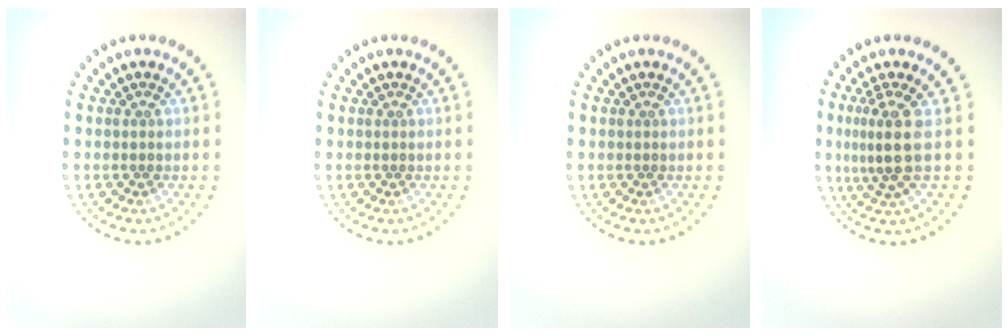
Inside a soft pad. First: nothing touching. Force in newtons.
{"total": 0.0}
{"total": 0.0}
{"total": 3.3, "press": 2.5, "slide": 2.2}